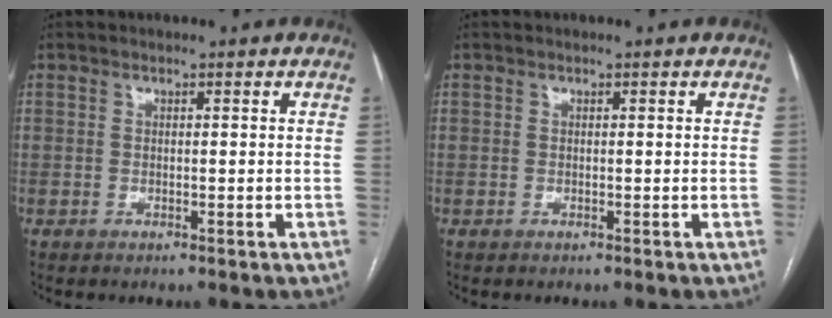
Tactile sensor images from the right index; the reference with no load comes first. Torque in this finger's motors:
{"motor_torque": [0.00, 0.00, 0.00, 0.00]}